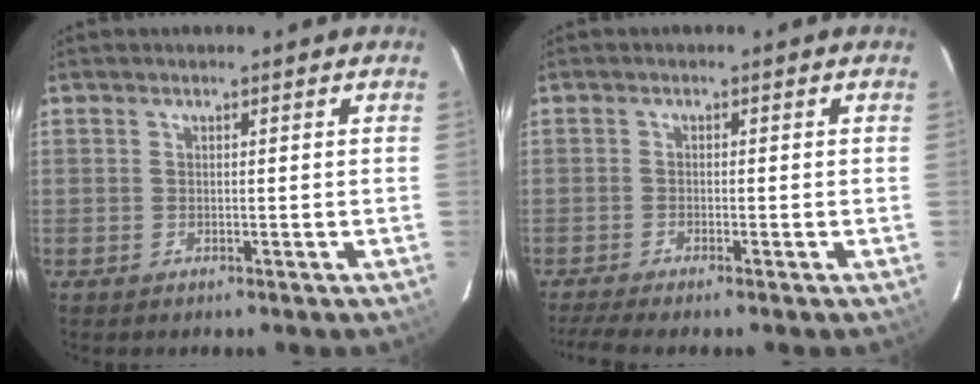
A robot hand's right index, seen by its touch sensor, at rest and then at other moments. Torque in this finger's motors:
{"motor_torque": [0.10, -0.93, 0.12, 0.01]}